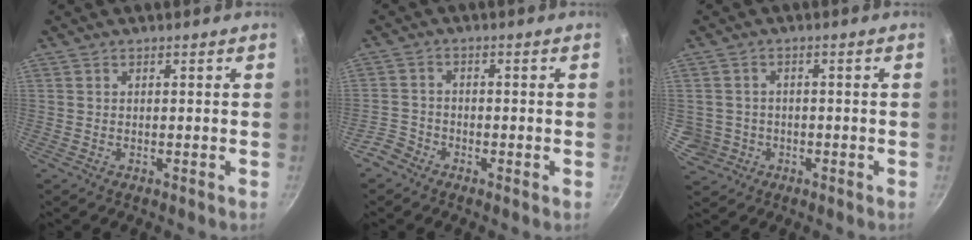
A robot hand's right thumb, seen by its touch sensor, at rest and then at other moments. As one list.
[{"total": 3.3, "force": [-2.4, 2.2, 0.7], "torque": [-0.007, 0.028, -0.048]}, {"total": 4.7, "force": [-0.9, 4.6, 0.9], "torque": [-0.004, 0.015, -0.005]}]